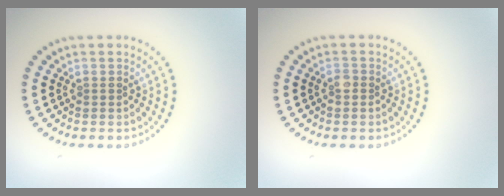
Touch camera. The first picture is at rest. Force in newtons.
{"total": 0.6, "press": 0.5, "slide": 0.3}